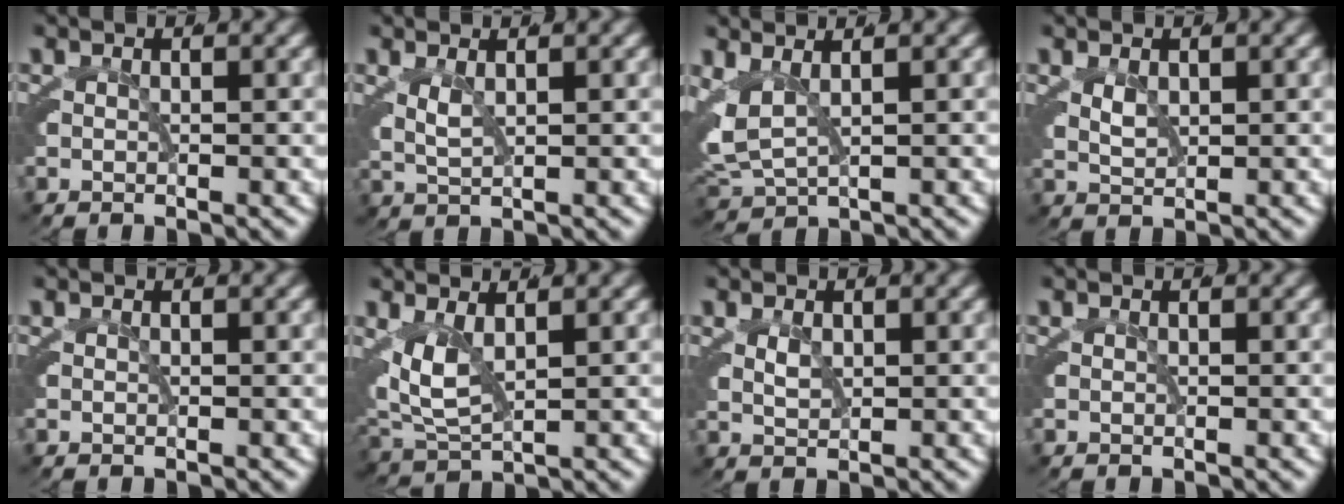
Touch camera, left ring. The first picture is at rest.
{"total": 2.0, "force": [0.5, 1.4, 1.3], "torque": [-0.042, -0.012, 0.015]}
{"total": 6.1, "force": [0.6, 5.0, 3.5], "torque": [-0.106, -0.016, 0.013]}
{"total": 1.7, "force": [0.4, 1.4, 0.8], "torque": [-0.028, -0.010, 0.012]}
{"total": 0.0}
{"total": 5.2, "force": [0.5, 4.0, 3.3], "torque": [-0.092, -0.025, 0.015]}
{"total": 1.4, "force": [0.3, 1.2, 0.7], "torque": [-0.022, -0.009, 0.010]}
{"total": 0.0}